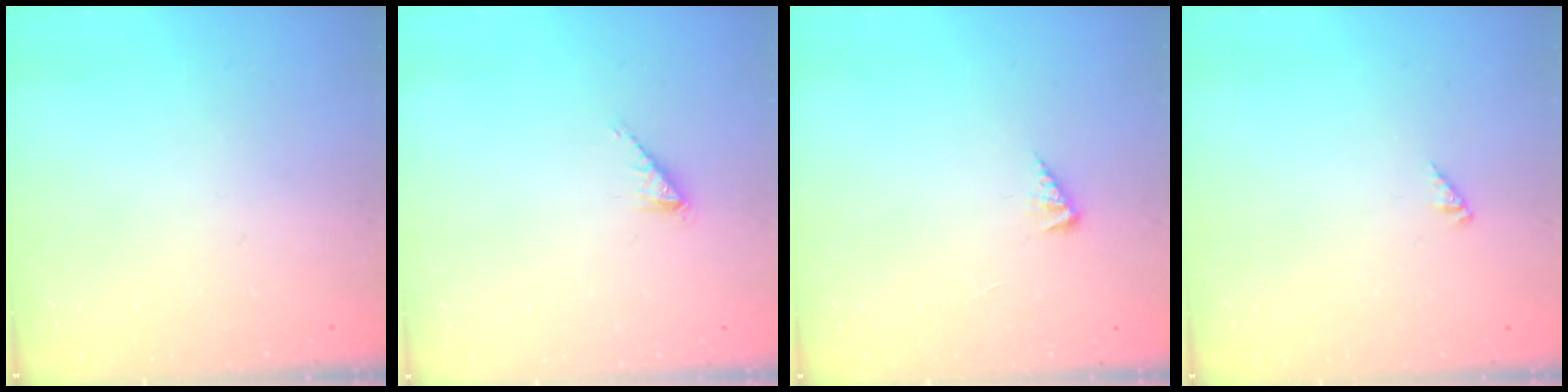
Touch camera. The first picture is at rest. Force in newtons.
{"total": 0.8, "press": 0.7, "slide": 0.1}
{"total": 2.6, "press": 2.6, "slide": 0.5}
{"total": 0.0}